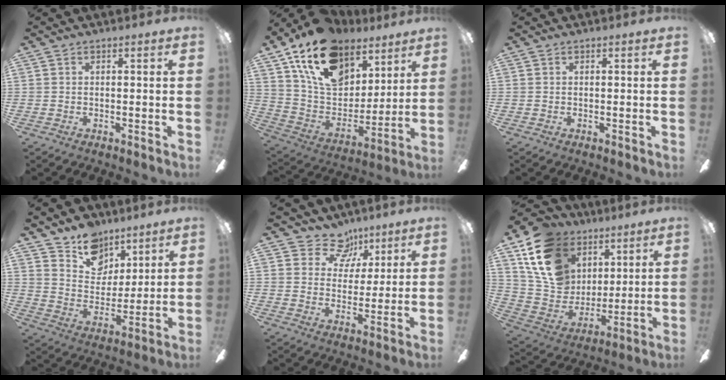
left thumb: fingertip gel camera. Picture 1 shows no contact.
{"total": 20.9, "force": [13.5, 12.2, 10.2], "torque": [-0.185, -0.067, 0.250]}
{"total": 0.0}
{"total": 12.9, "force": [9.4, 8.3, 3.1], "torque": [-0.051, -0.063, 0.181]}
{"total": 10.4, "force": [6.6, 7.3, 3.1], "torque": [-0.047, -0.036, 0.125]}
{"total": 19.3, "force": [9.2, 14.6, 8.8], "torque": [-0.176, -0.028, 0.179]}